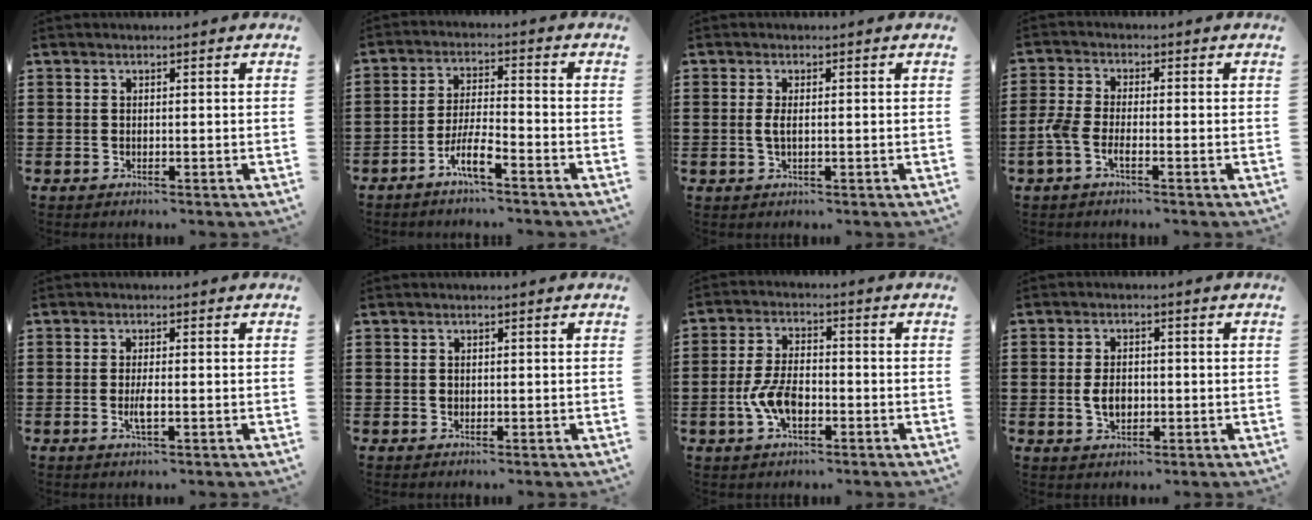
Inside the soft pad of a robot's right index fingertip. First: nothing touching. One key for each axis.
{"total": 5.8, "fx": -4.0, "fy": 0.9, "fz": 4.2, "tx": -0.097, "ty": -0.006, "tz": -0.079}
{"total": 1.9, "fx": 0.0, "fy": 0.6, "fz": 1.8, "tx": -0.041, "ty": -0.001, "tz": -0.005}
{"total": 3.3, "fx": -1.7, "fy": 0.9, "fz": 2.7, "tx": -0.077, "ty": -0.009, "tz": -0.039}
{"total": 2.6, "fx": -0.7, "fy": 0.5, "fz": 2.4, "tx": -0.057, "ty": -0.006, "tz": -0.017}
{"total": 0.5, "fx": -0.1, "fy": 0.4, "fz": 0.4, "tx": -0.010, "ty": -0.001, "tz": -0.001}
{"total": 6.9, "fx": -2.2, "fy": 3.3, "fz": 5.7, "tx": -0.130, "ty": -0.001, "tz": -0.044}
{"total": 3.8, "fx": -0.5, "fy": 2.3, "fz": 2.9, "tx": -0.065, "ty": 0.000, "tz": -0.011}